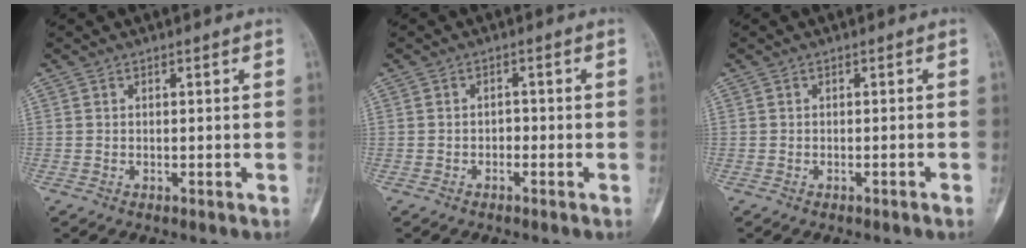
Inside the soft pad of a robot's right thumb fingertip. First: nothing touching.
{"total": 1.4, "force": [-0.5, 1.1, 0.8], "torque": [-0.003, 0.006, -0.012]}
{"total": 0.7, "force": [-0.5, -0.1, 0.5], "torque": [-0.011, 0.003, -0.005]}